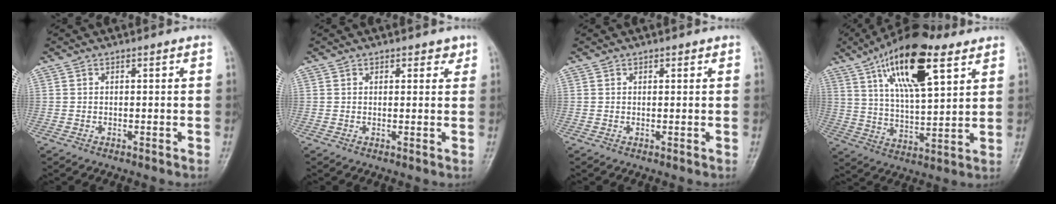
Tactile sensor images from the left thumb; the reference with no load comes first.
{"total": 2.0, "force": [1.3, 1.3, 0.8], "torque": [0.010, -0.006, 0.013]}
{"total": 0.8, "force": [0.5, 0.5, 0.3], "torque": [0.002, -0.003, 0.004]}
{"total": 19.5, "force": [10.1, 7.2, 15.0], "torque": [-0.232, -0.025, 0.174]}